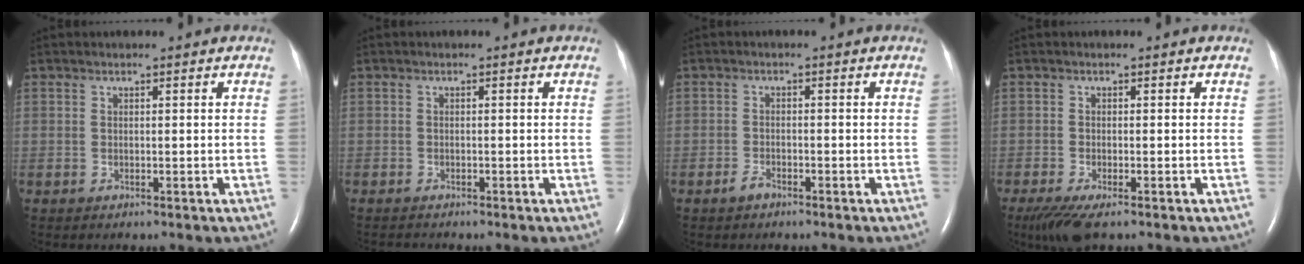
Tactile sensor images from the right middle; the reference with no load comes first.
{"total": 0.8, "force": [-0.8, 0.0, 0.0], "torque": [-0.005, -0.004, -0.014]}
{"total": 1.6, "force": [-1.3, 0.6, 0.7], "torque": [-0.018, -0.001, -0.024]}
{"total": 4.9, "force": [-3.2, 1.1, 3.5], "torque": [-0.069, -0.015, -0.055]}